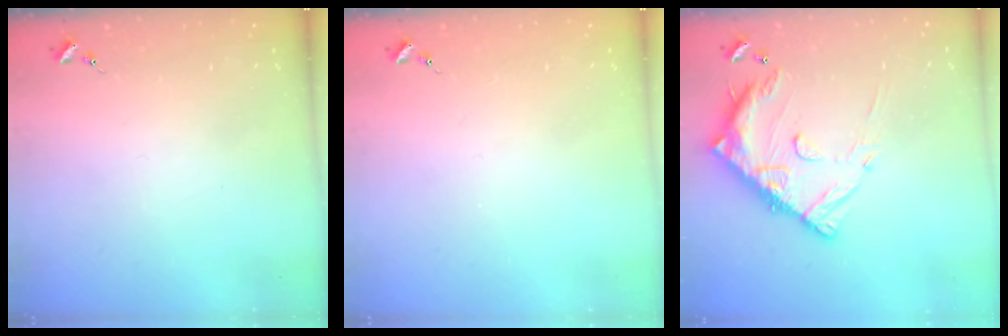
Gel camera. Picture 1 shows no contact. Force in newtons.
{"total": 0.0}
{"total": 16.1, "press": 16.0, "slide": 1.3}